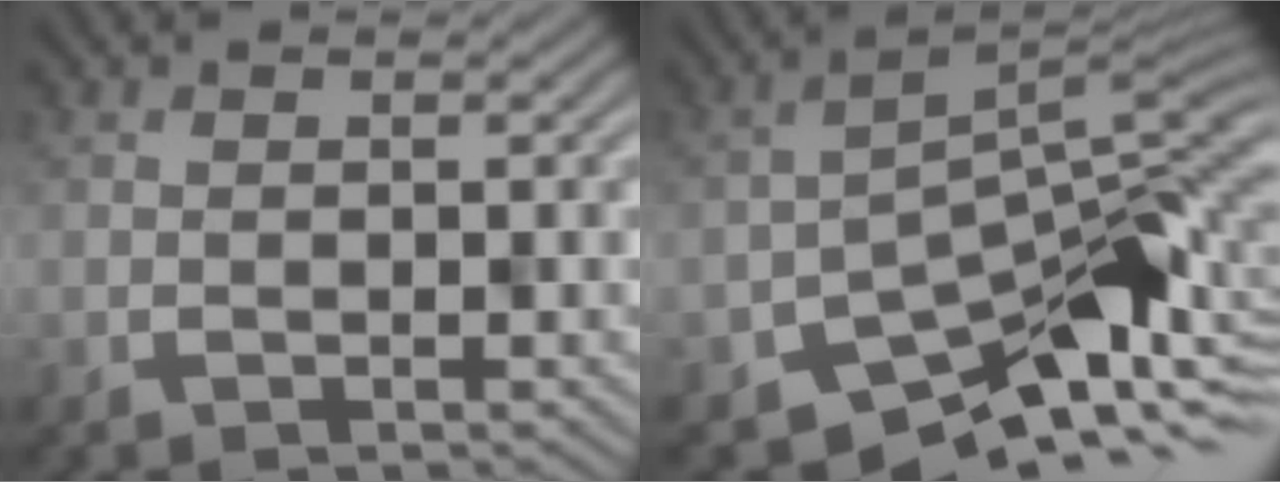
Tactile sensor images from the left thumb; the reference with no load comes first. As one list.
[{"total": 8.5, "force": [-4.9, 3.8, 5.8], "torque": [-0.085, -0.013, -0.082]}]